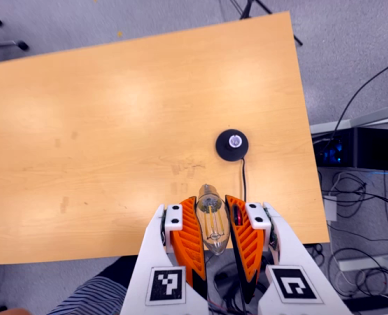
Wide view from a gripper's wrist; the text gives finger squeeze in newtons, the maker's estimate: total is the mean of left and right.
{"total": 23.5, "left": 25.6, "right": 21.3}